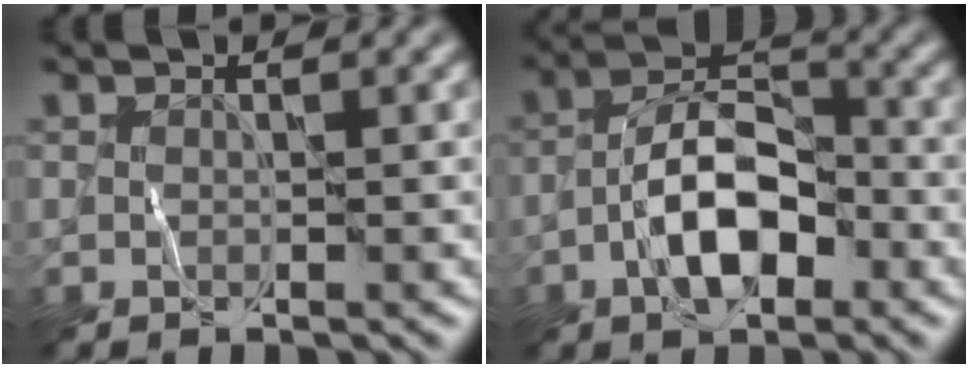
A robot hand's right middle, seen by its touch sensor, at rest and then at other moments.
{"total": 6.2, "force": [-2.5, 2.9, 4.9], "torque": [-0.078, 0.015, -0.052]}